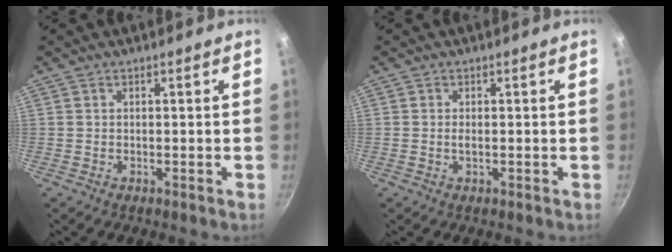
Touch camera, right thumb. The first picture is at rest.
{"total": 0.8, "force": [-0.1, 0.3, 0.8], "torque": [-0.016, 0.000, -0.003]}